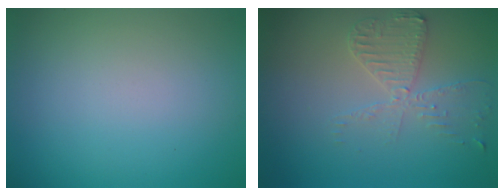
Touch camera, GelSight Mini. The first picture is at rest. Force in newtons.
{"total": 3.5, "press": 3.0, "slide": 1.8}